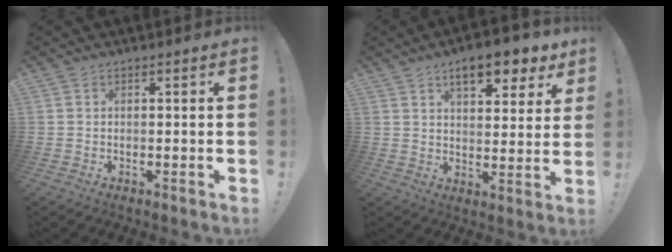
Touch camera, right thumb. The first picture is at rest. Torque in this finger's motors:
{"motor_torque": [-0.43, 1.19, 0.85, 0.33, 0.08]}